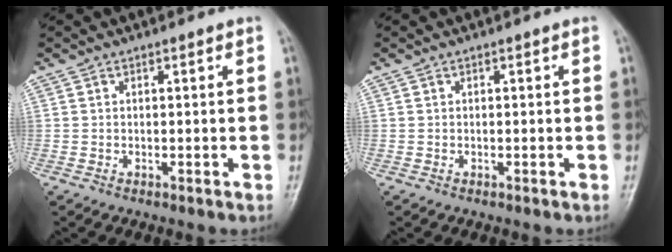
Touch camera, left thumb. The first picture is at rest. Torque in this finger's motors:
{"motor_torque": [0.01, 0.01, 0.00, -0.04, 0.00]}